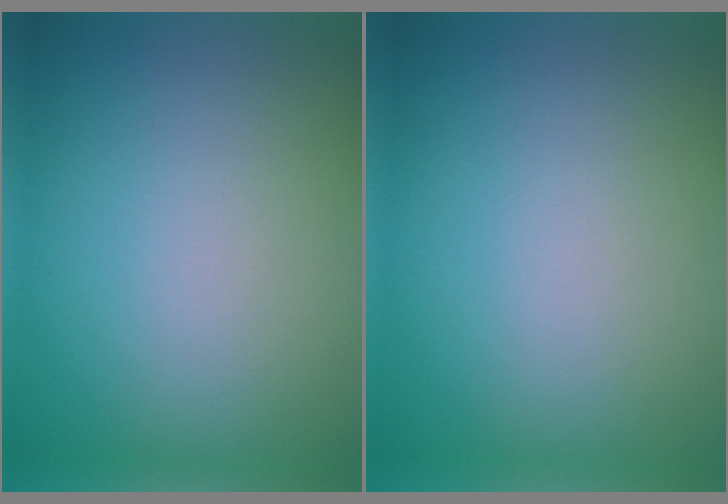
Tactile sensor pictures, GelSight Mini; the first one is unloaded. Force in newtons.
{"total": 0.0}